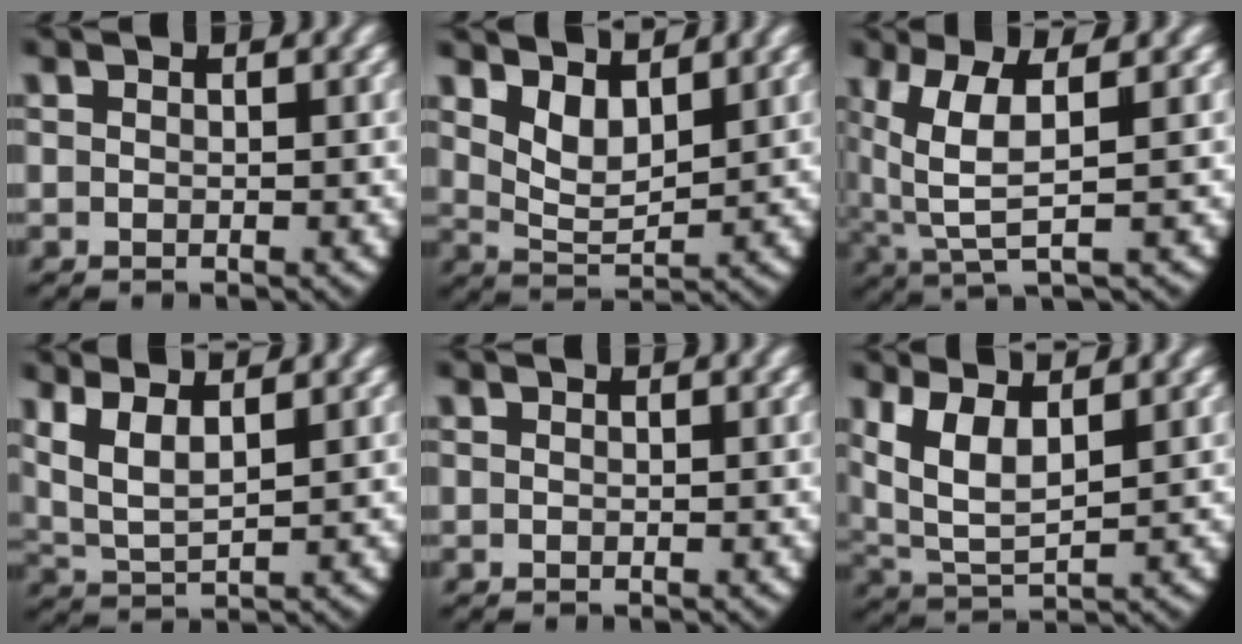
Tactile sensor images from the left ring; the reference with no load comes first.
{"total": 6.0, "force": [2.2, 4.2, 3.7], "torque": [-0.088, -0.021, 0.034]}
{"total": 6.4, "force": [1.3, 3.2, 5.4], "torque": [-0.119, -0.012, 0.031]}
{"total": 7.1, "force": [2.2, 5.1, 4.5], "torque": [-0.127, -0.009, 0.036]}
{"total": 0.0}
{"total": 8.1, "force": [1.9, 6.1, 5.0], "torque": [-0.149, -0.029, 0.038]}